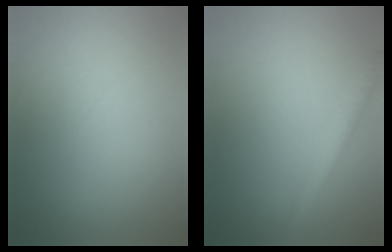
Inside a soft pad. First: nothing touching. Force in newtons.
{"total": 2.4, "press": 2.4, "slide": 0.1}